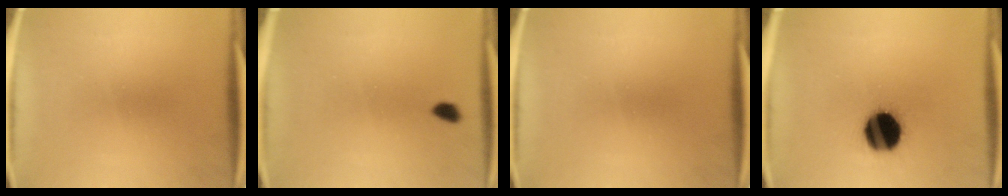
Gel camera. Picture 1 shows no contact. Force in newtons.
{"total": 1.7}
{"total": 0.0}
{"total": 16.2}